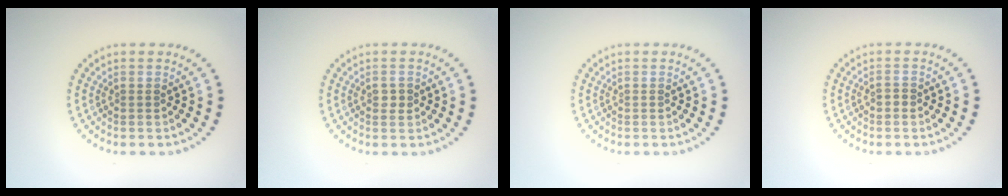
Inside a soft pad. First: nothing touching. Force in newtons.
{"total": 1.0, "press": 1.0, "slide": 0.1}
{"total": 0.0}
{"total": 0.8, "press": 0.8, "slide": 0.1}